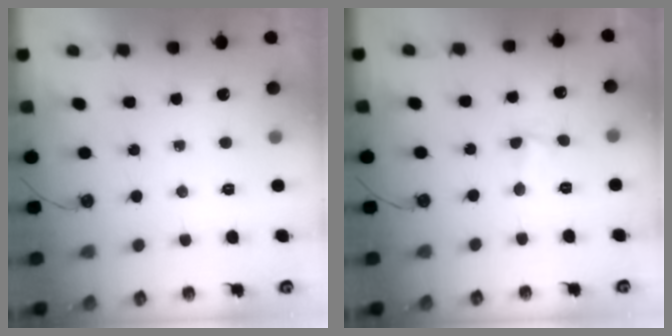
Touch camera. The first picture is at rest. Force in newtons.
{"total": 1.0, "press": 1.0, "slide": 0.4}